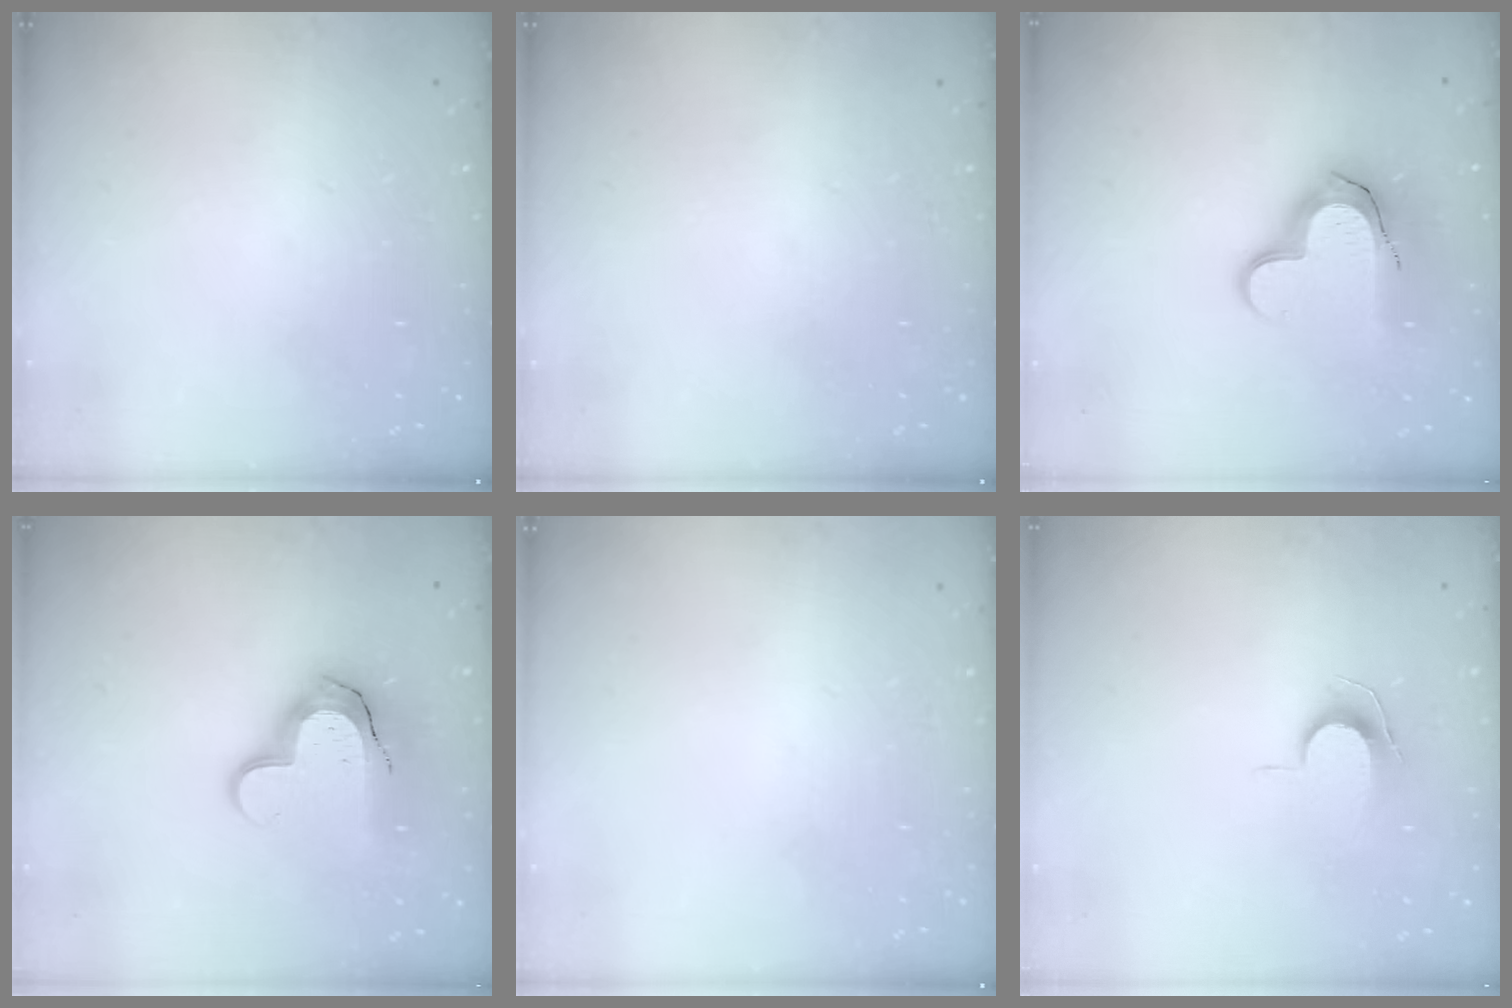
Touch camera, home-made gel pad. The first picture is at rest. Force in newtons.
{"total": 0.0}
{"total": 15.2, "press": 15.1, "slide": 1.1}
{"total": 14.2, "press": 14.1, "slide": 1.0}
{"total": 0.0}
{"total": 6.9, "press": 6.8, "slide": 0.7}